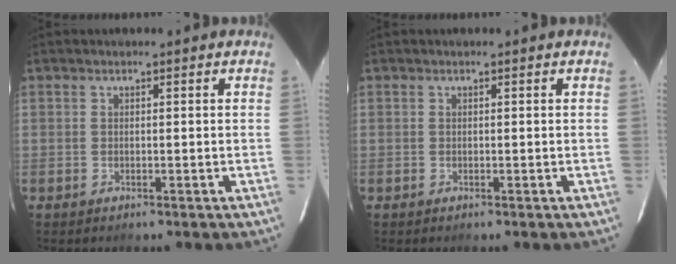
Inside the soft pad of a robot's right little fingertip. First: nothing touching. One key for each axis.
{"total": 0.0}